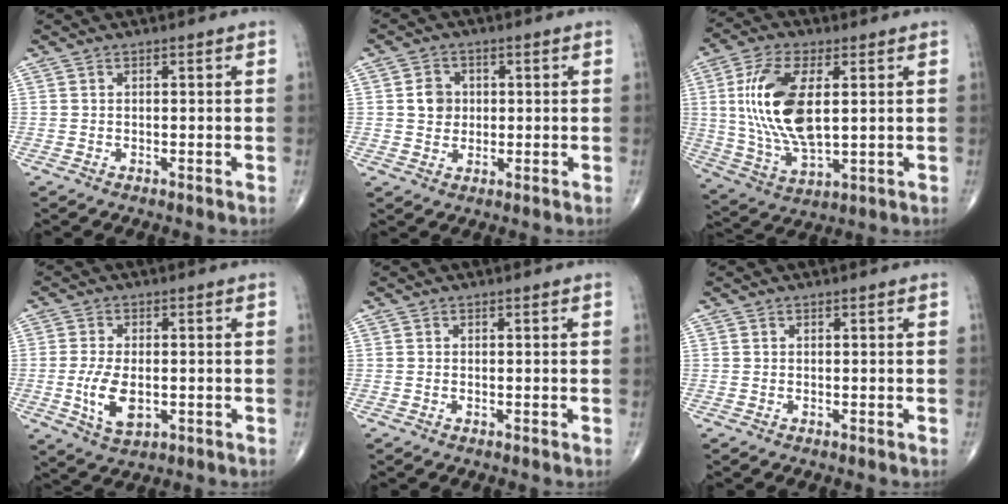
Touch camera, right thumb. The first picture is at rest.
{"total": 4.6, "force": [0.6, 4.0, 2.1], "torque": [-0.016, 0.001, 0.006]}
{"total": 16.5, "force": [2.7, 7.6, 14.4], "torque": [-0.290, -0.011, 0.057]}
{"total": 7.6, "force": [-1.3, 4.1, 6.3], "torque": [-0.119, -0.008, -0.018]}
{"total": 0.0}
{"total": 0.0}